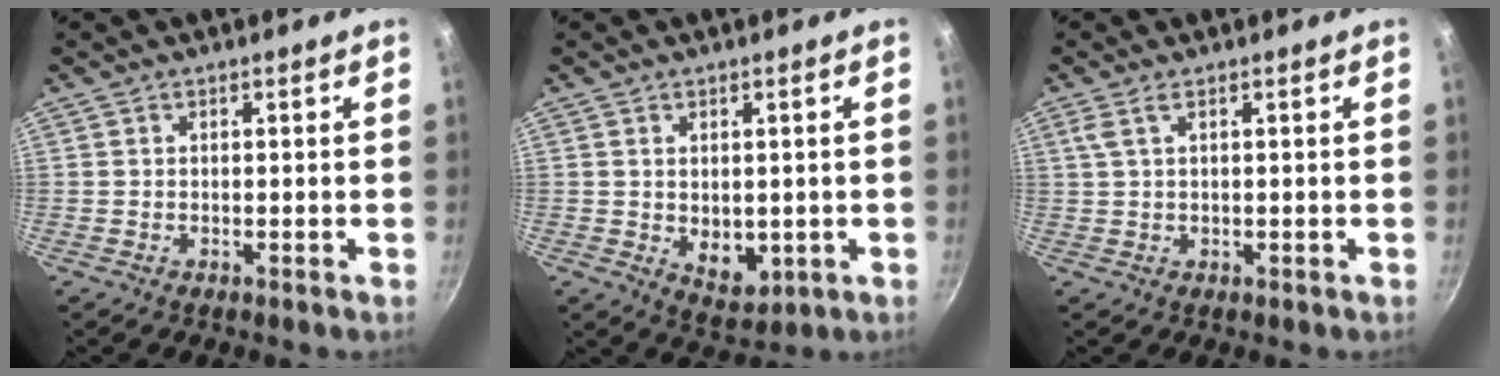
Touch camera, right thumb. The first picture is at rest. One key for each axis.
{"total": 6.4, "fx": -0.4, "fy": 4.2, "fz": 4.7, "tx": -0.058, "ty": -0.015, "tz": 0.006}
{"total": 2.4, "fx": 0.7, "fy": 0.6, "fz": 2.2, "tx": -0.045, "ty": 0.002, "tz": 0.015}